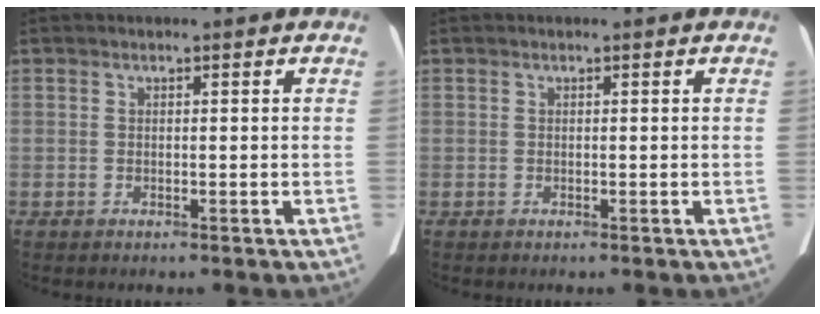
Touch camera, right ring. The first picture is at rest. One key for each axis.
{"total": 0.0}